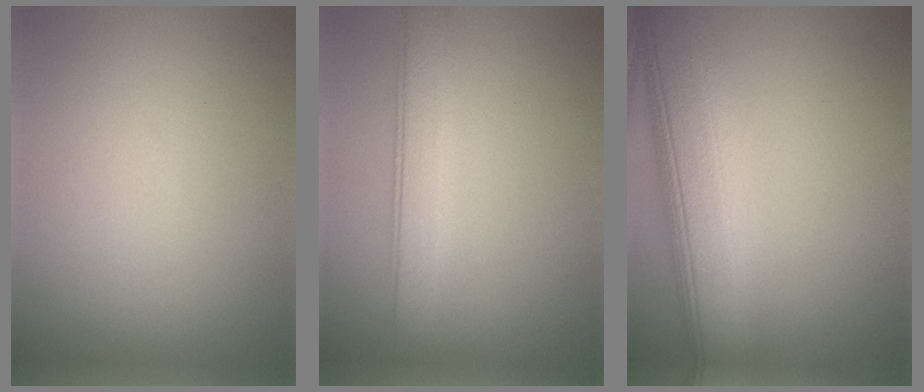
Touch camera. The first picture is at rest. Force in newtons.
{"total": 3.8, "press": 3.7, "slide": 0.4}
{"total": 10.4, "press": 10.4, "slide": 0.6}